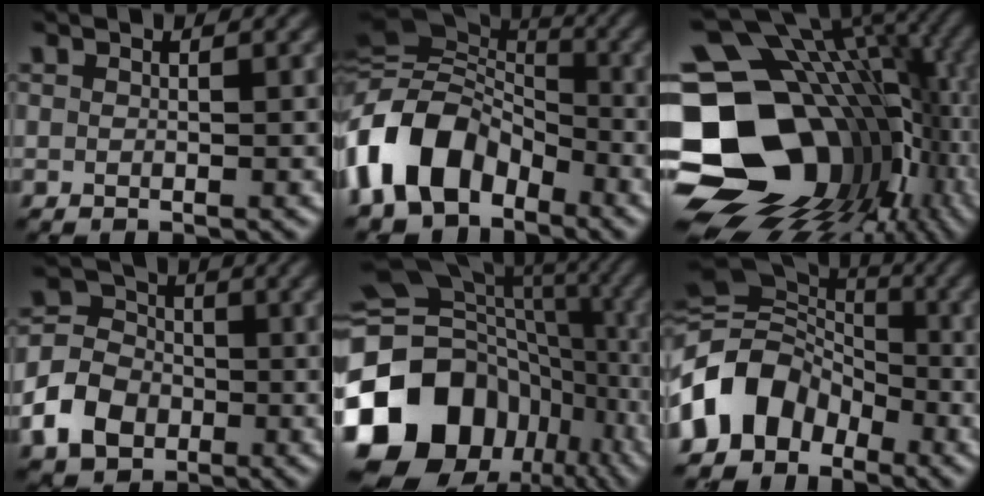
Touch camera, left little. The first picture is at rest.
{"total": 10.2, "force": [-4.7, 6.6, 6.2], "torque": [-0.111, 0.008, -0.104]}
{"total": 21.1, "force": [-3.1, 15.8, 13.7], "torque": [-0.258, -0.027, -0.024]}
{"total": 5.9, "force": [-2.4, 4.7, 2.7], "torque": [-0.055, 0.007, -0.061]}
{"total": 18.6, "force": [-6.3, 14.2, 10.1], "torque": [-0.227, -0.002, -0.101]}
{"total": 9.7, "force": [-4.0, 7.5, 4.7], "torque": [-0.087, 0.012, -0.096]}